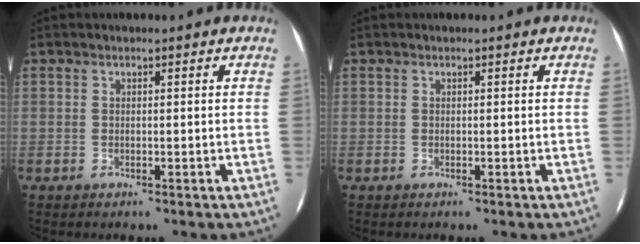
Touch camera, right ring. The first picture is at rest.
{"total": 0.0}